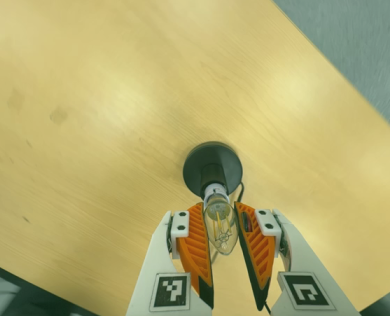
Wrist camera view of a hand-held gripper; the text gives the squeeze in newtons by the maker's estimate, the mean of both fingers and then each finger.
{"total": 10.4, "left": 10.1, "right": 10.7}